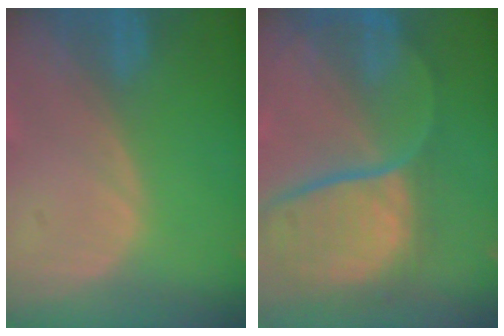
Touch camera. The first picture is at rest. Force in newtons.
{"total": 12.1, "press": 9.9, "slide": 7.0}